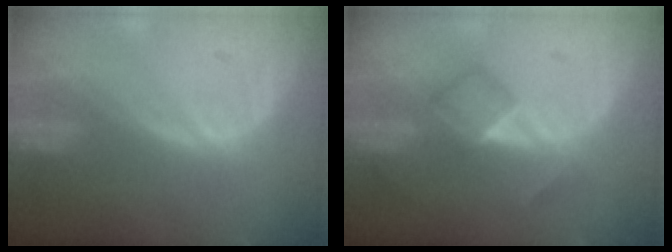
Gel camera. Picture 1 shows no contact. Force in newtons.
{"total": 5.1, "press": 4.4, "slide": 2.5}